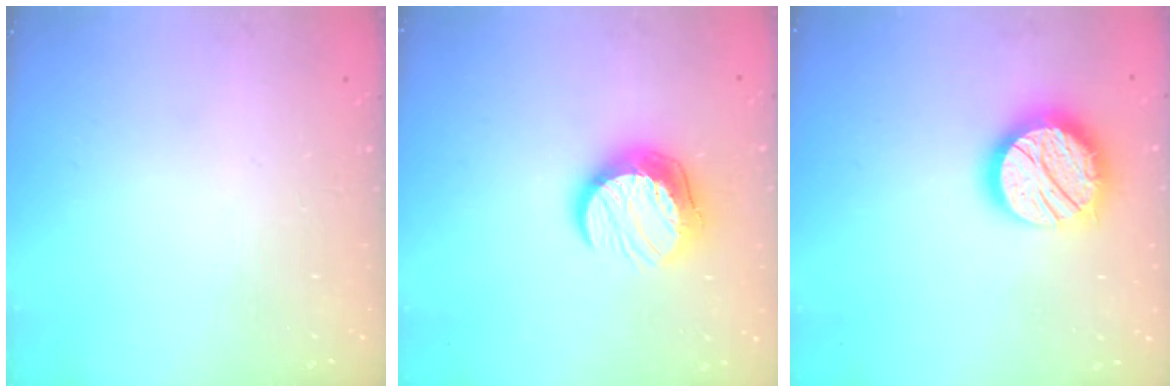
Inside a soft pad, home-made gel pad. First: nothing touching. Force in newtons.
{"total": 11.8, "press": 11.8, "slide": 1.0}
{"total": 17.3, "press": 17.2, "slide": 1.0}